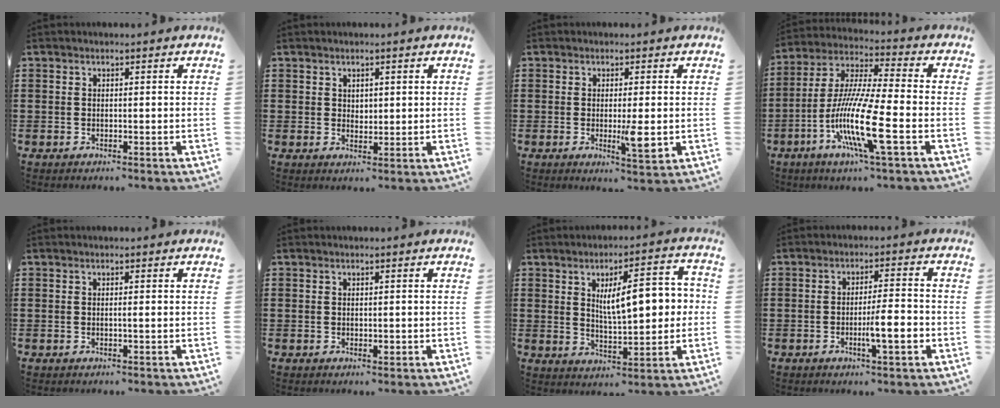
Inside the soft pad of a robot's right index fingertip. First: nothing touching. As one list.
[{"total": 1.5, "force": [1.0, 1.1, 0.5], "torque": [-0.012, 0.006, 0.018]}, {"total": 4.9, "force": [-0.8, 0.8, 4.8], "torque": [-0.089, -0.010, -0.014]}, {"total": 15.0, "force": [-5.9, 1.9, 13.6], "torque": [-0.293, -0.011, -0.117]}, {"total": 0.5, "force": [-0.1, -0.1, 0.5], "torque": [-0.010, -0.002, -0.001]}, {"total": 0.7, "force": [-0.1, 0.4, 0.6], "torque": [-0.010, 0.000, -0.002]}, {"total": 9.1, "force": [1.6, 3.3, 8.3], "torque": [-0.127, -0.002, 0.018]}, {"total": 6.1, "force": [-1.9, 0.7, 5.7], "torque": [-0.093, -0.003, -0.032]}]